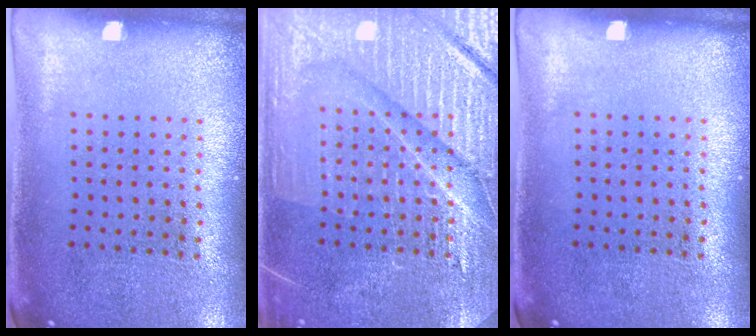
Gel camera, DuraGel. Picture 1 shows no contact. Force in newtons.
{"total": 4.8, "press": 4.8, "slide": 0.5}
{"total": 0.0}